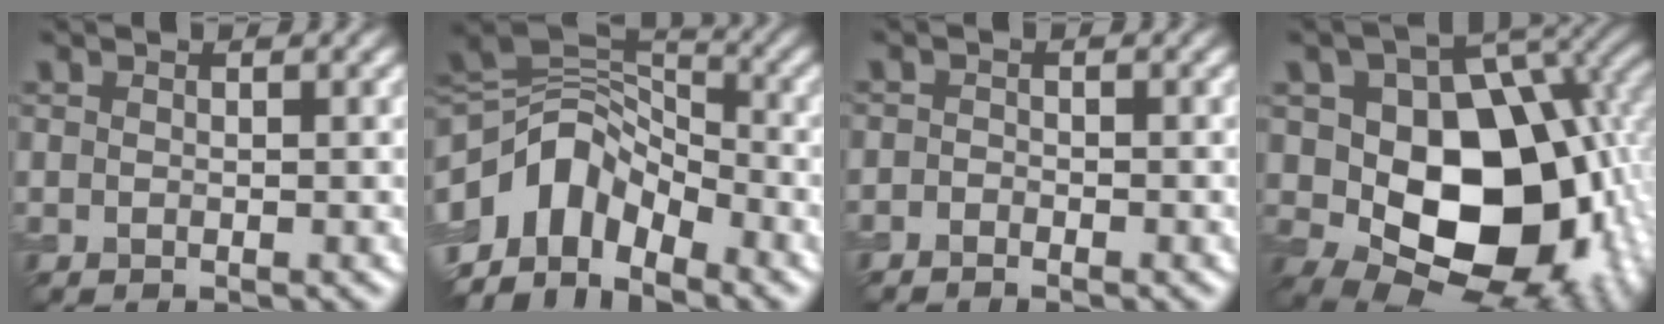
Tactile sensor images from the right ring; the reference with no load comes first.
{"total": 7.7, "force": [-4.2, 4.8, 4.4], "torque": [-0.069, 0.008, -0.088]}
{"total": 0.7, "force": [-0.6, 0.3, 0.1], "torque": [0.000, -0.002, -0.015]}
{"total": 15.1, "force": [-1.1, 10.0, 11.2], "torque": [-0.134, -0.004, -0.025]}